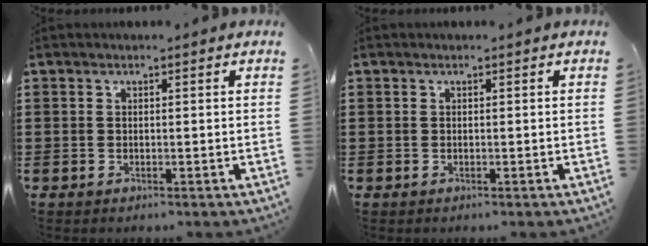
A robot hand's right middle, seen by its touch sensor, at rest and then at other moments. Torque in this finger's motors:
{"motor_torque": [0.04, 0.08, -0.03, -0.01]}